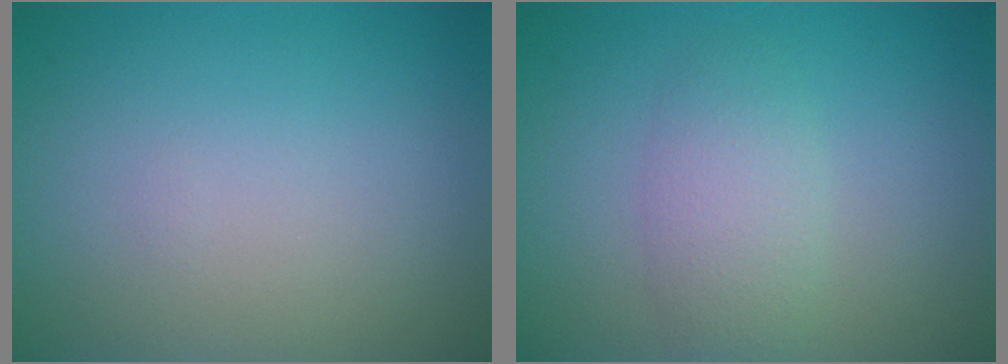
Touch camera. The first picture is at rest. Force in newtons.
{"total": 2.8, "press": 2.8, "slide": 0.2}